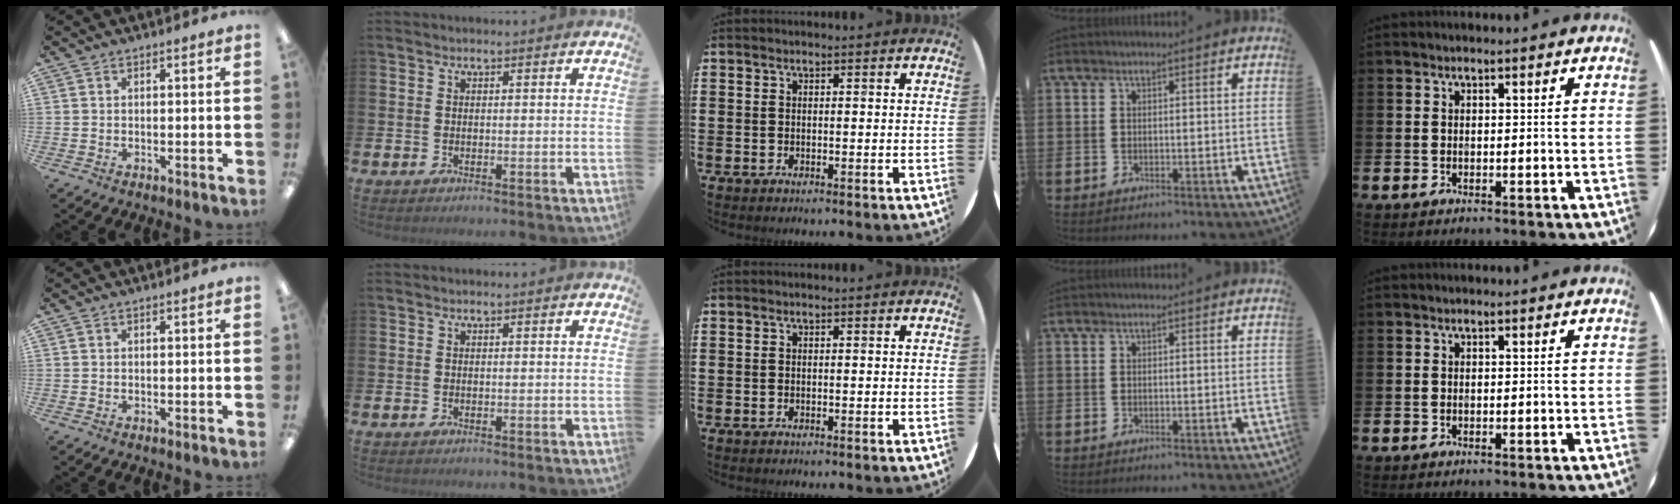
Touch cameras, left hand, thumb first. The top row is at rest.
{}